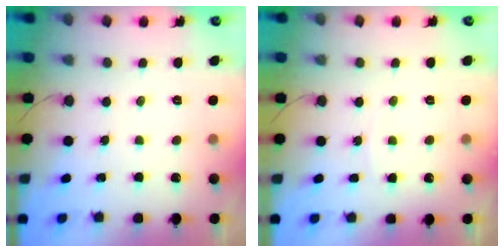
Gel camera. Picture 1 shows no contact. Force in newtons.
{"total": 4.8, "press": 4.8, "slide": 0.6}